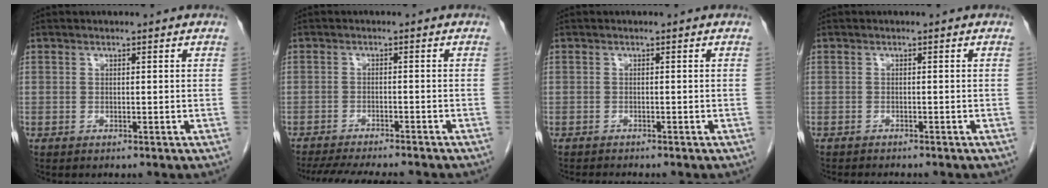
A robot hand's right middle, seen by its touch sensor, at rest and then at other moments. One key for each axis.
{"total": 13.3, "fx": -11.8, "fy": 2.0, "fz": 5.9, "tx": -0.101, "ty": -0.020, "tz": -0.159}
{"total": 1.4, "fx": -1.4, "fy": -0.2, "fz": 0.3, "tx": -0.006, "ty": -0.005, "tz": -0.019}
{"total": 2.9, "fx": -2.7, "fy": 0.3, "fz": 1.0, "tx": -0.015, "ty": -0.007, "tz": -0.034}